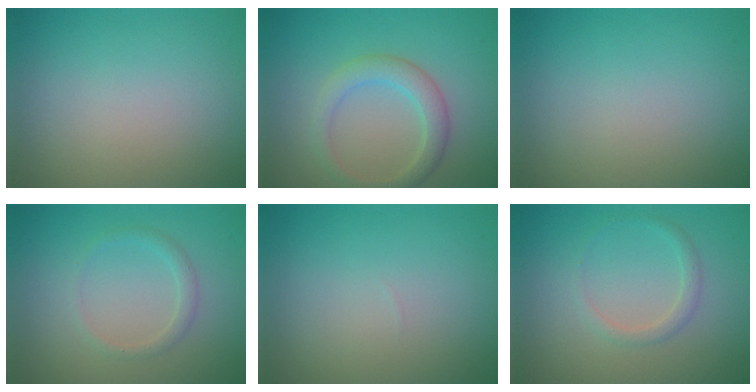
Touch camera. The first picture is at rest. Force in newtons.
{"total": 2.9, "press": 2.9, "slide": 0.2}
{"total": 0.0}
{"total": 1.3, "press": 1.3, "slide": 0.0}
{"total": 0.0}
{"total": 1.3, "press": 1.3, "slide": 0.1}